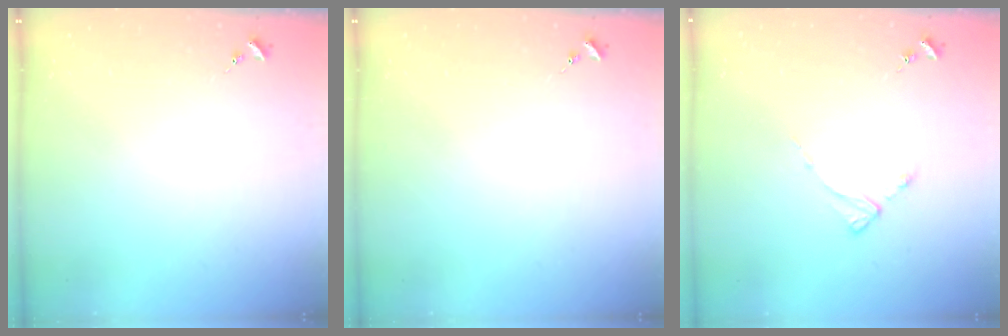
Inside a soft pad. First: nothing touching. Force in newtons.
{"total": 0.0}
{"total": 2.6, "press": 2.6, "slide": 0.3}